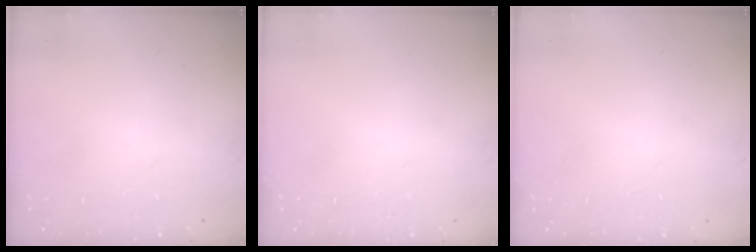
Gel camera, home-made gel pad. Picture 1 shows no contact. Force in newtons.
{"total": 0.0}
{"total": 1.0, "press": 0.8, "slide": 0.6}